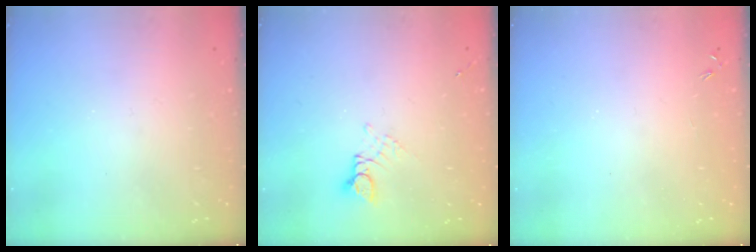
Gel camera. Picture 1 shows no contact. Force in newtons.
{"total": 3.8, "press": 3.8, "slide": 0.3}
{"total": 0.0}